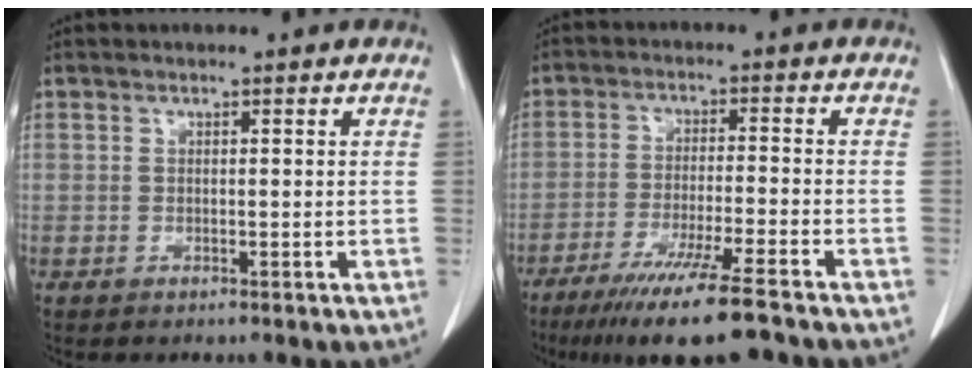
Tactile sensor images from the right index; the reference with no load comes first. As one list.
[{"total": 12.3, "force": [-9.3, -0.1, 8.0], "torque": [-0.132, -0.036, -0.151]}]